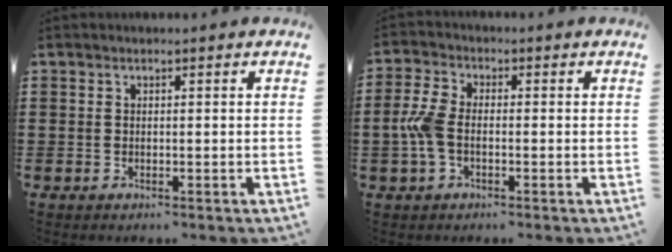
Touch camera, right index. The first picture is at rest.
{"total": 5.1, "force": [-1.0, 2.7, 4.2], "torque": [-0.111, -0.005, -0.027]}